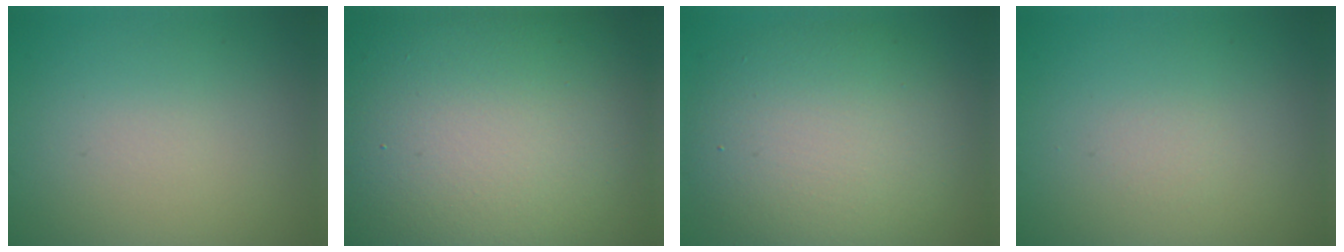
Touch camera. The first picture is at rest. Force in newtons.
{"total": 21.1, "press": 21.1, "slide": 1.4}
{"total": 9.5, "press": 9.4, "slide": 0.5}
{"total": 0.5, "press": 0.5, "slide": 0.0}